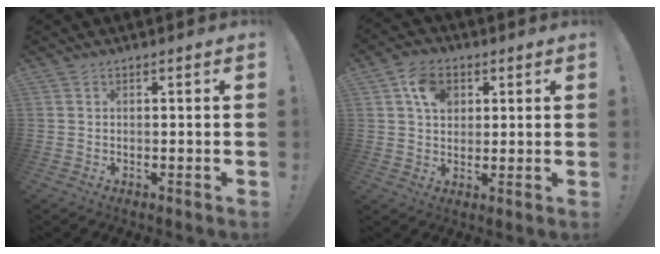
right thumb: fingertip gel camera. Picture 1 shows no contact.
{"total": 8.5, "force": [3.5, 6.5, 4.2], "torque": [-0.056, -0.005, 0.065]}